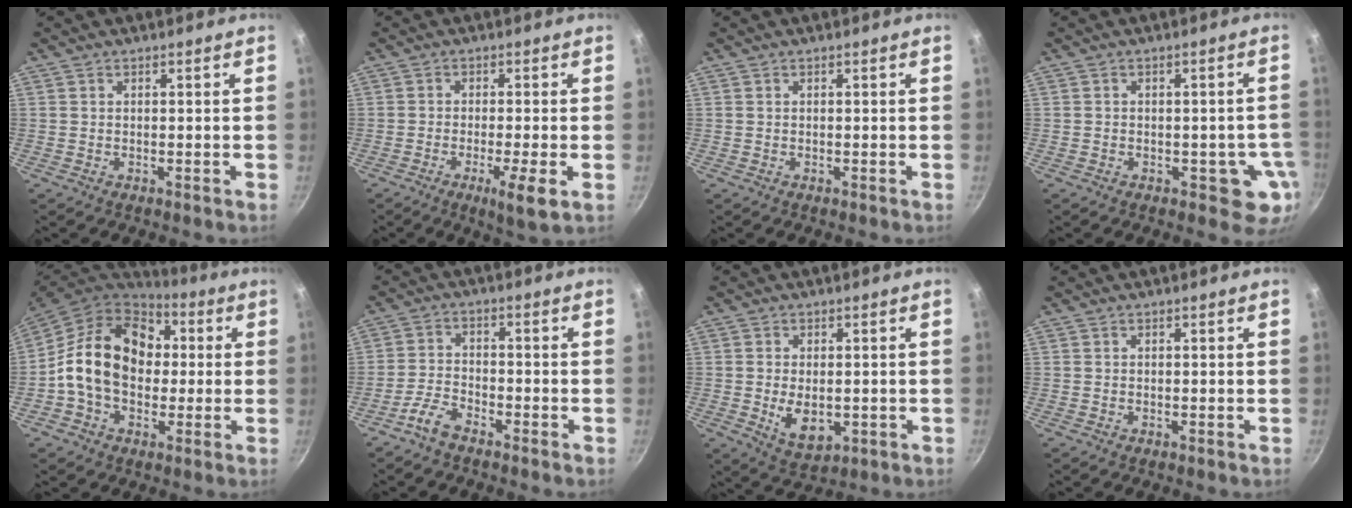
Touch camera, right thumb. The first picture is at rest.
{"total": 6.0, "force": [-2.2, 0.6, 5.6], "torque": [-0.100, 0.000, -0.034]}
{"total": 0.0}
{"total": 5.8, "force": [-1.8, 3.8, 4.0], "torque": [-0.003, 0.010, -0.022]}
{"total": 18.5, "force": [1.2, 13.9, 12.1], "torque": [-0.178, 0.031, 0.007]}
{"total": 4.3, "force": [-3.5, 1.6, 2.1], "torque": [-0.049, 0.029, -0.076]}
{"total": 7.0, "force": [-0.9, 4.4, 5.4], "torque": [-0.079, -0.011, -0.001]}
{"total": 0.0}